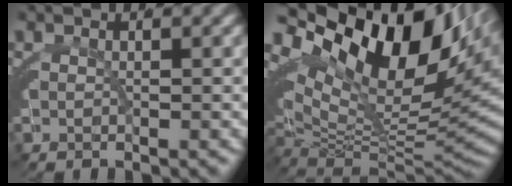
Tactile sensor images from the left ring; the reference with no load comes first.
{"total": 20.6, "force": [5.5, 12.3, 15.6], "torque": [-0.224, 0.006, 0.085]}